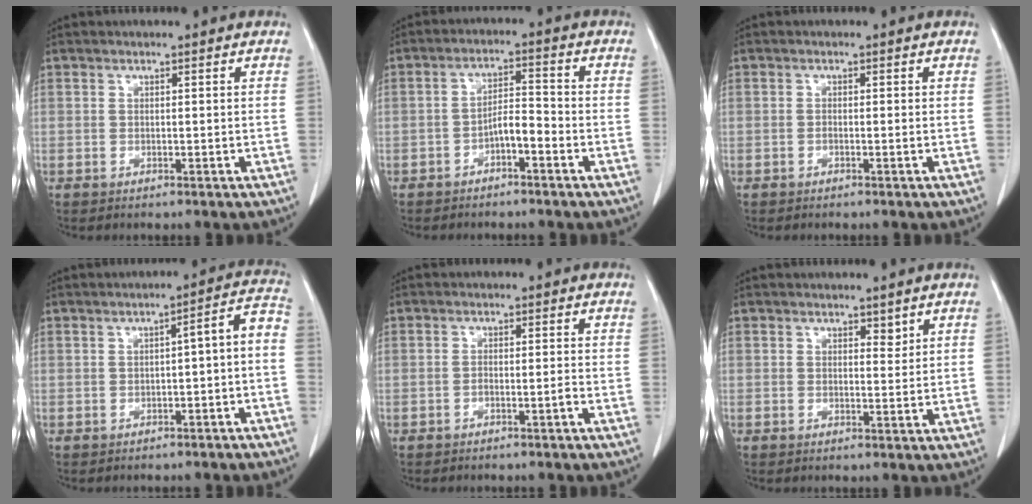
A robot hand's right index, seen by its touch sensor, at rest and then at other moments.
{"total": 4.1, "force": [-2.2, 1.0, 3.2], "torque": [-0.058, 0.014, -0.038]}
{"total": 0.5, "force": [-0.3, 0.0, 0.5], "torque": [-0.008, 0.001, -0.004]}
{"total": 5.8, "force": [-2.2, 1.2, 5.2], "torque": [-0.060, 0.028, -0.028]}
{"total": 1.5, "force": [-1.1, -0.2, 1.1], "torque": [-0.020, 0.005, -0.020]}
{"total": 1.4, "force": [1.0, 0.7, 0.7], "torque": [-0.007, -0.006, 0.013]}